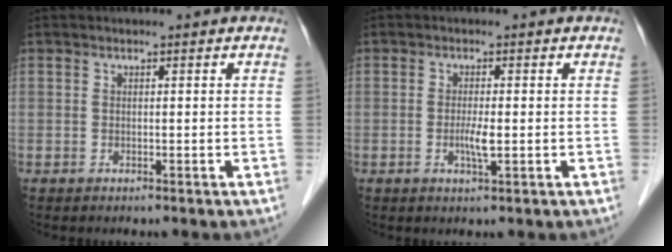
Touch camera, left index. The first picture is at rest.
{"total": 2.4, "force": [-0.6, 0.2, 2.3], "torque": [-0.047, -0.007, -0.010]}